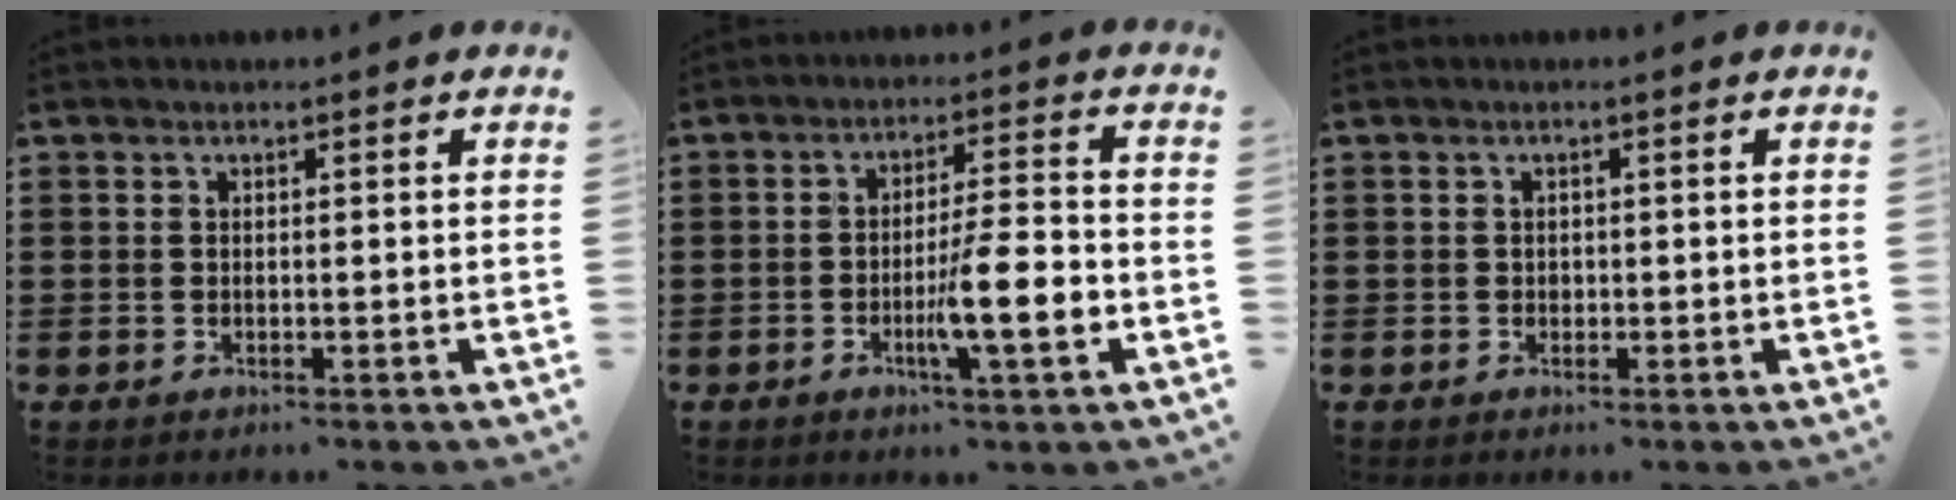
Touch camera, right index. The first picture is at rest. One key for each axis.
{"total": 9.0, "fx": -2.8, "fy": 1.0, "fz": 8.5, "tx": -0.149, "ty": -0.008, "tz": -0.049}
{"total": 0.6, "fx": 0.1, "fy": 0.6, "fz": 0.2, "tx": -0.005, "ty": 0.003, "tz": 0.002}